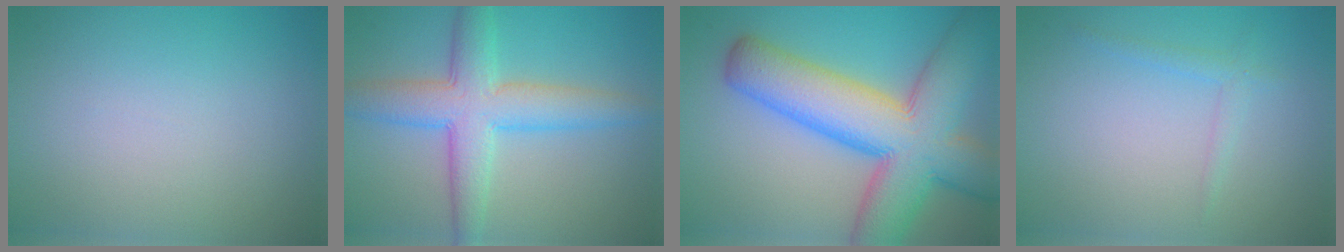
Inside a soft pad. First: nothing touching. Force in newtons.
{"total": 6.4, "press": 6.4, "slide": 0.1}
{"total": 12.6, "press": 12.6, "slide": 0.6}
{"total": 1.2, "press": 1.2, "slide": 0.1}